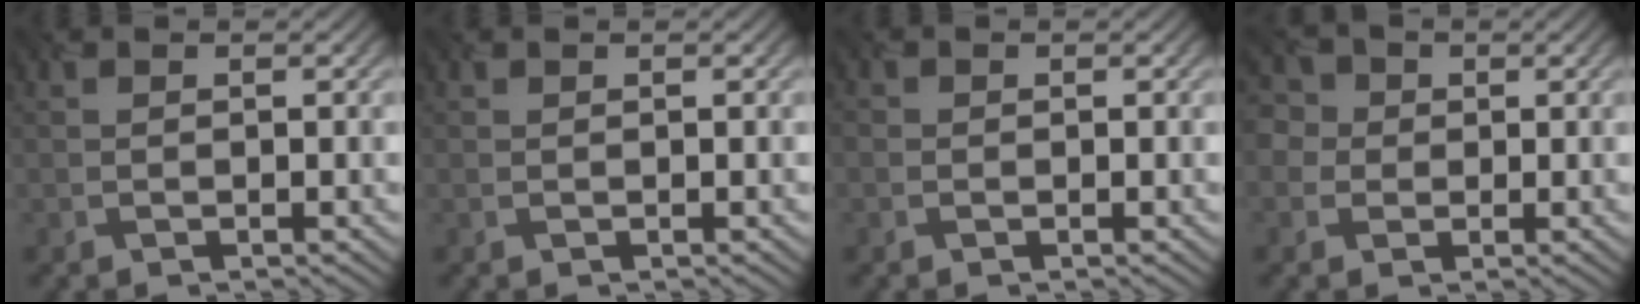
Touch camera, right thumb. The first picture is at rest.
{"total": 0.0}
{"total": 0.6, "force": [-0.4, 0.2, -0.4], "torque": [0.006, -0.005, -0.002]}
{"total": 3.9, "force": [0.3, 3.9, 0.2], "torque": [-0.020, 0.012, -0.020]}